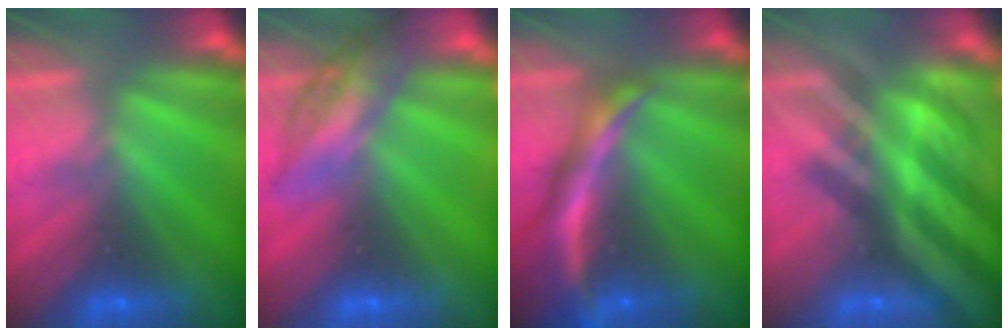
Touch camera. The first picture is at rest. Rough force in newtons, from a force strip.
{"total": 2.4}
{"total": 6.9}
{"total": 6.8}